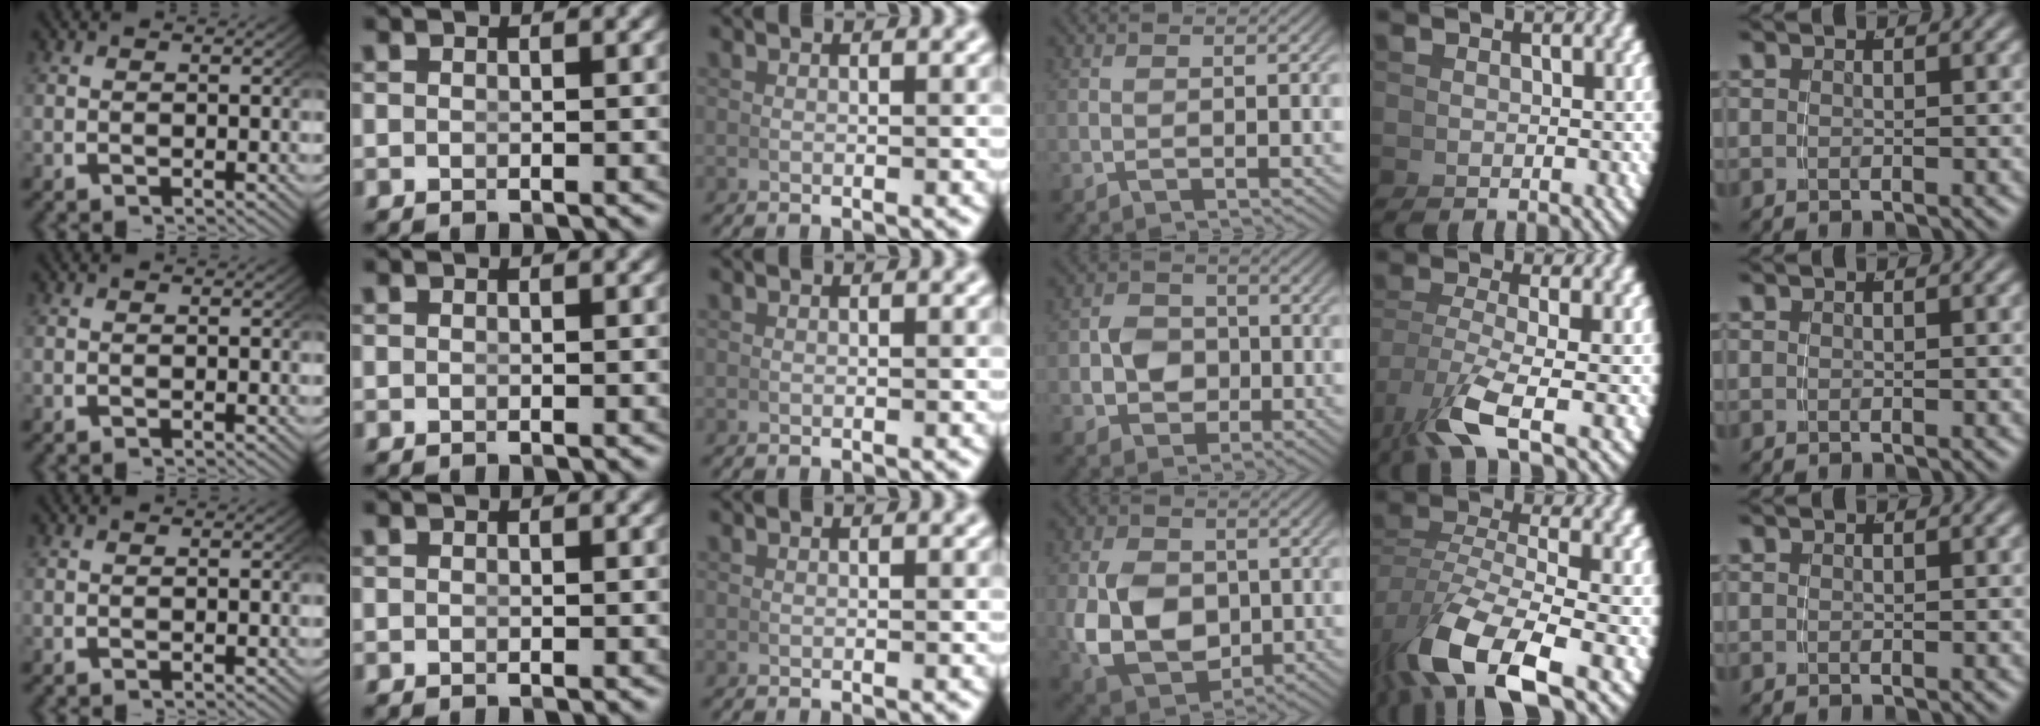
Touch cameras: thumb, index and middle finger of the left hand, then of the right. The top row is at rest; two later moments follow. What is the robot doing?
{"motion": "grasp_and_lifting", "object": "pen"}